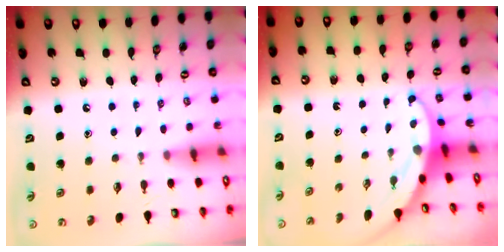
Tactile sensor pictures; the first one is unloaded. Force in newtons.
{"total": 3.9, "press": 3.9, "slide": 0.5}